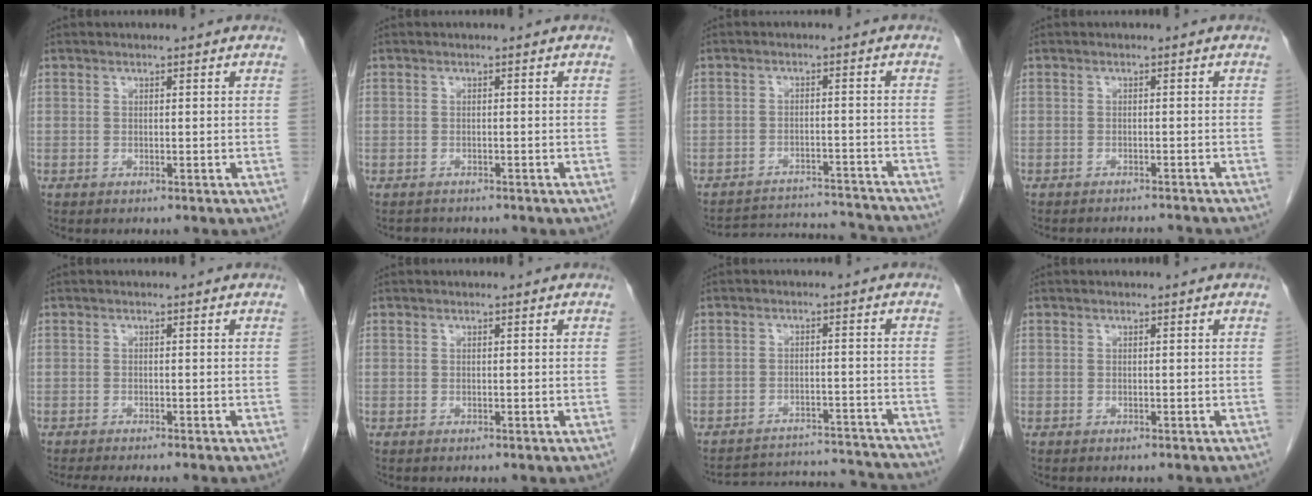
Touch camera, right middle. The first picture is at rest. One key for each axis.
{"total": 2.0, "fx": -1.9, "fy": 0.6, "fz": 0.1, "tx": -0.005, "ty": -0.005, "tz": -0.026}
{"total": 11.4, "fx": -11.4, "fy": 0.8, "fz": 0.9, "tx": -0.014, "ty": 0.014, "tz": -0.149}
{"total": 5.3, "fx": -5.2, "fy": 0.2, "fz": 0.9, "tx": -0.007, "ty": -0.002, "tz": -0.064}
{"total": 6.0, "fx": -5.2, "fy": -0.1, "fz": 2.9, "tx": -0.024, "ty": -0.014, "tz": -0.079}
{"total": 0.0}
{"total": 16.1, "fx": -16.0, "fy": 1.0, "fz": 2.2, "tx": -0.040, "ty": 0.010, "tz": -0.203}
{"total": 1.4, "fx": -1.3, "fy": 0.0, "fz": 0.5, "tx": -0.011, "ty": 0.000, "tz": -0.018}